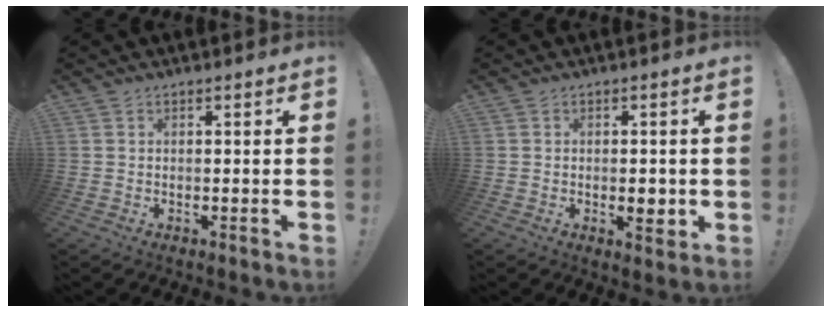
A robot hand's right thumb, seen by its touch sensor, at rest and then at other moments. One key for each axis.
{"total": 4.3, "fx": -0.2, "fy": 2.3, "fz": 3.7, "tx": -0.039, "ty": 0.000, "tz": -0.005}